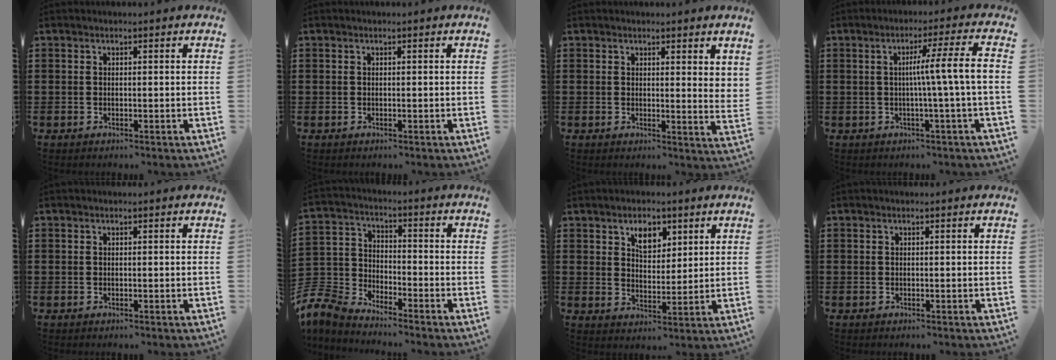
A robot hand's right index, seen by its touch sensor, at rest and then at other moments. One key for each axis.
{"total": 0.0}
{"total": 2.0, "fx": 1.7, "fy": 0.3, "fz": 1.0, "tx": -0.017, "ty": 0.000, "tz": 0.030}
{"total": 7.0, "fx": -0.1, "fy": -1.1, "fz": 6.9, "tx": -0.119, "ty": -0.009, "tz": -0.013}
{"total": 0.0}
{"total": 6.3, "fx": -6.0, "fy": 1.6, "fz": 1.2, "tx": -0.063, "ty": -0.007, "tz": -0.132}
{"total": 4.8, "fx": 2.8, "fy": 2.7, "fz": 2.7, "tx": -0.049, "ty": 0.005, "tz": 0.047}
{"total": 0.0}